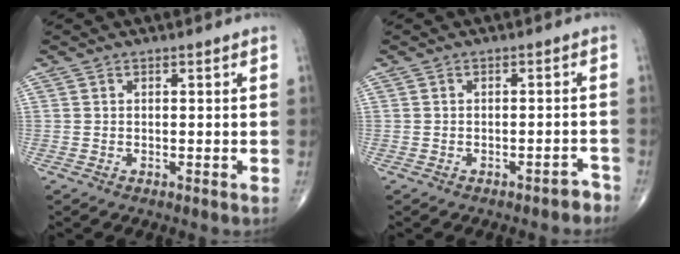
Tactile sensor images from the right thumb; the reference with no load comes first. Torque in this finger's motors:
{"motor_torque": [0.26, 0.42, -0.09, -0.03, 0.08]}